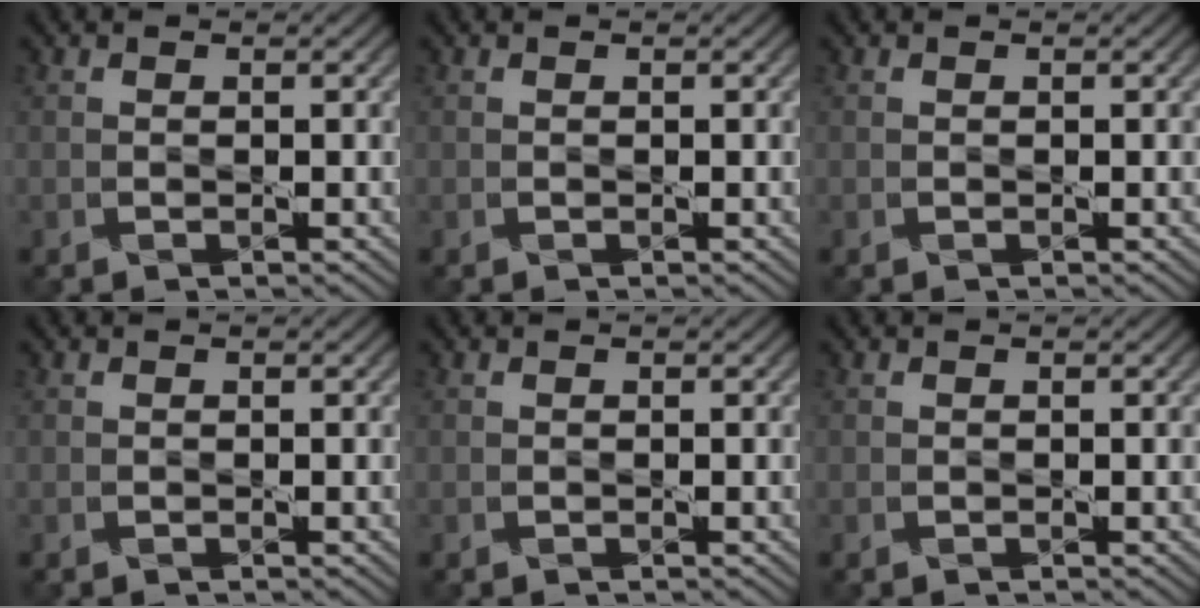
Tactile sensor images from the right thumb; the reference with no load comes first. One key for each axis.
{"total": 0.0}
{"total": 0.0}
{"total": 0.0}
{"total": 0.0}
{"total": 0.0}